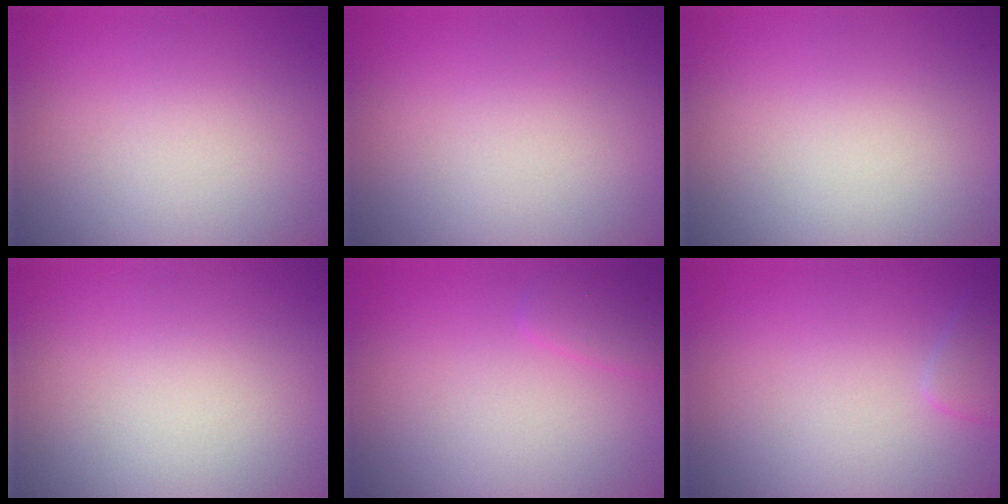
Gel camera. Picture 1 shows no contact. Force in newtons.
{"total": 0.0}
{"total": 0.0}
{"total": 0.0}
{"total": 1.3, "press": 1.3, "slide": 0.2}
{"total": 1.1, "press": 1.1, "slide": 0.1}